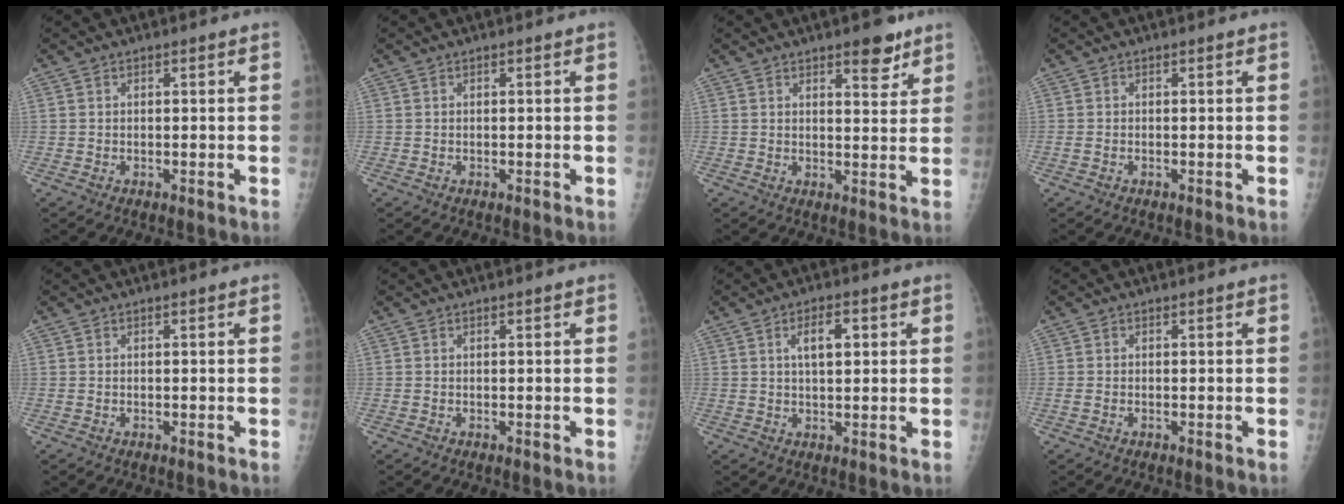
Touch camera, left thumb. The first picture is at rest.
{"total": 0.0}
{"total": 5.5, "force": [3.8, 2.0, 3.4], "torque": [-0.029, -0.024, 0.050]}
{"total": 0.9, "force": [-0.2, 0.5, 0.7], "torque": [-0.015, 0.002, -0.003]}
{"total": 0.0}
{"total": 0.0}
{"total": 4.9, "force": [1.7, 2.1, 4.1], "torque": [-0.058, 0.001, 0.029]}
{"total": 1.1, "force": [-0.3, 0.6, 0.8], "torque": [-0.020, 0.000, -0.005]}